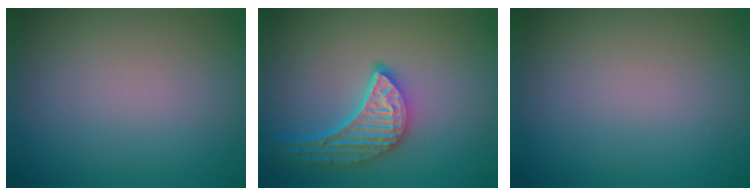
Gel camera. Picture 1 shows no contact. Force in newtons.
{"total": 5.3, "press": 4.1, "slide": 3.3}
{"total": 0.0}